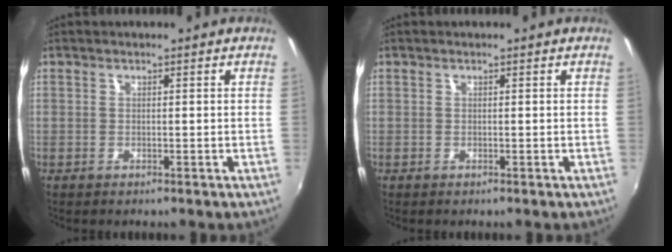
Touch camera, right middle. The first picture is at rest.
{"total": 0.0}